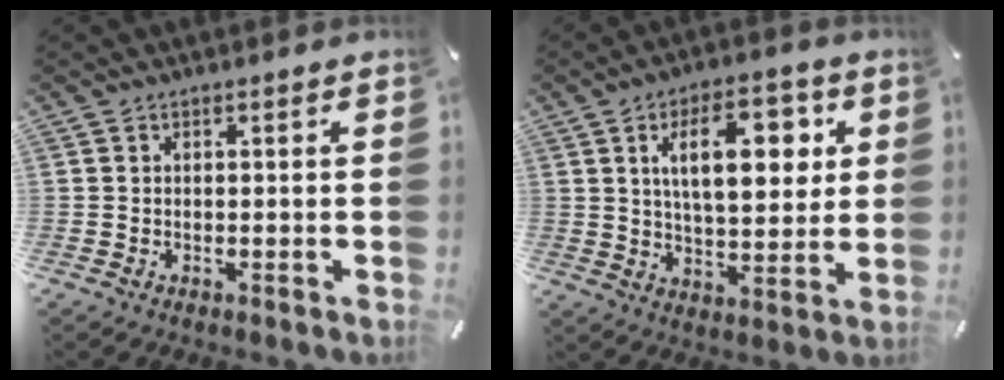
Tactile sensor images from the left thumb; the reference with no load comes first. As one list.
[{"total": 15.7, "force": [5.3, 7.6, 12.6], "torque": [-0.185, -0.004, 0.084]}]